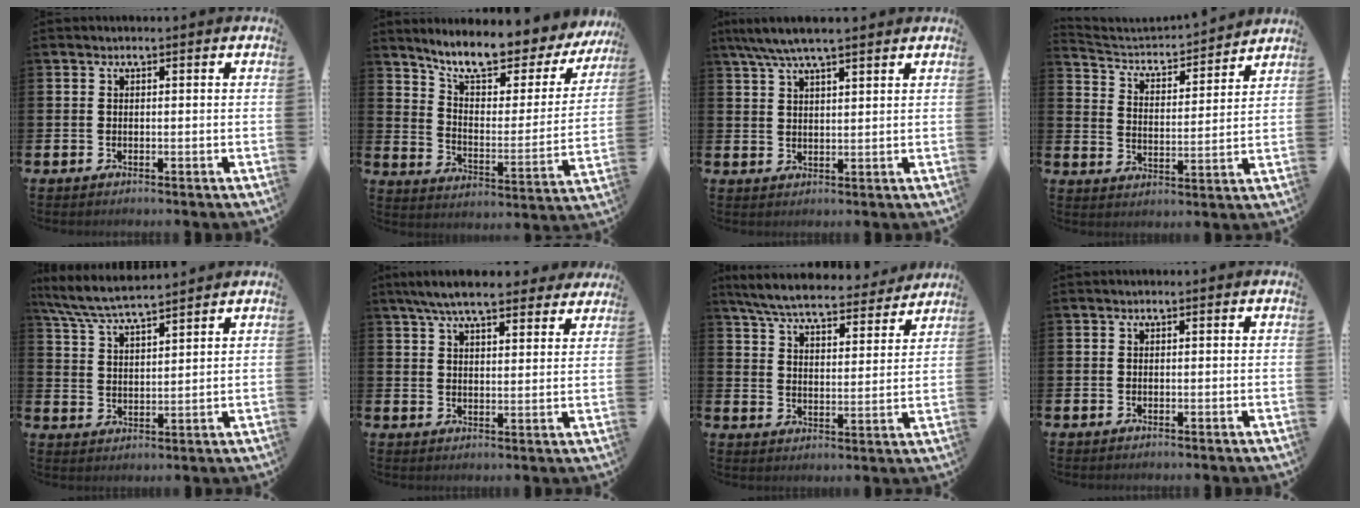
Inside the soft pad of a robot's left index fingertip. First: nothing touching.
{"total": 9.7, "force": [8.5, 2.1, 4.2], "torque": [-0.111, -0.061, 0.144]}
{"total": 6.0, "force": [5.0, 0.9, 3.0], "torque": [-0.066, -0.009, 0.090]}
{"total": 4.1, "force": [3.9, 1.1, 0.6], "torque": [-0.038, -0.040, 0.059]}
{"total": 6.7, "force": [6.3, 0.6, 2.1], "torque": [-0.066, -0.029, 0.114]}
{"total": 7.6, "force": [6.9, 1.5, 2.9], "torque": [-0.062, -0.025, 0.123]}
{"total": 7.2, "force": [6.8, 1.0, 2.2], "torque": [-0.071, -0.041, 0.118]}
{"total": 0.0}